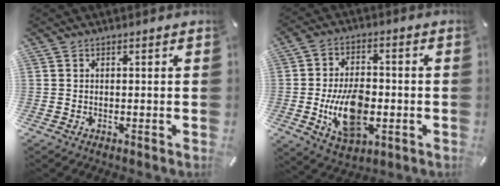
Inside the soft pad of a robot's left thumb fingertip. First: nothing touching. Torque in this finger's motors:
{"motor_torque": [0.02, 2.00, 1.59, 0.14, 0.39]}